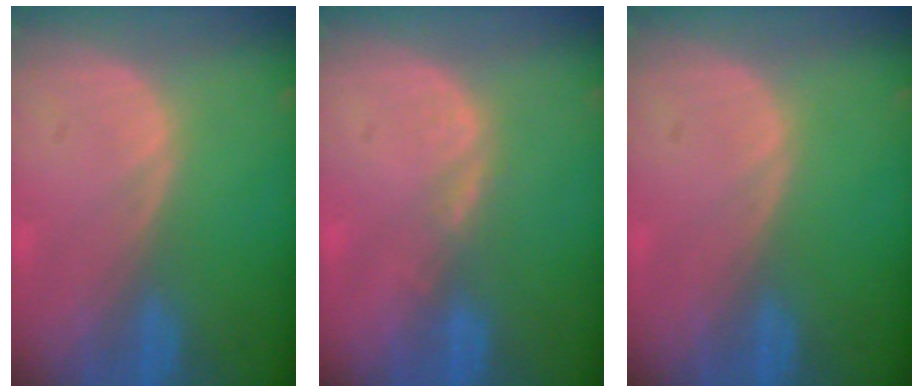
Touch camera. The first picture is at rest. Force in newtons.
{"total": 1.9, "press": 1.5, "slide": 1.1}
{"total": 0.0}